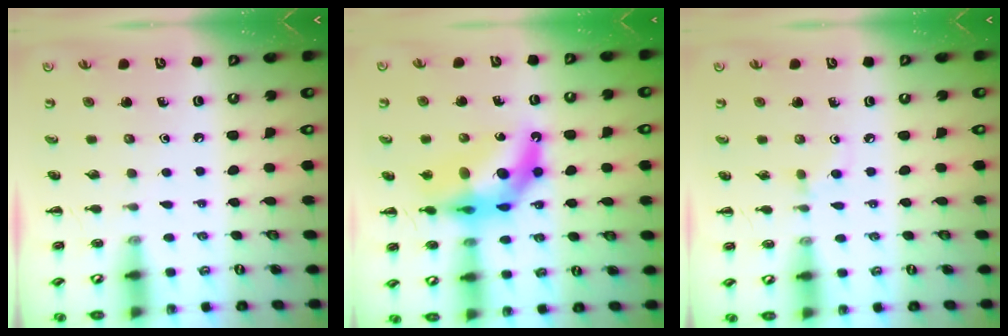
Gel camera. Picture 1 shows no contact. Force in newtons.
{"total": 14.2, "press": 13.6, "slide": 3.9}
{"total": 2.7, "press": 2.5, "slide": 1.0}